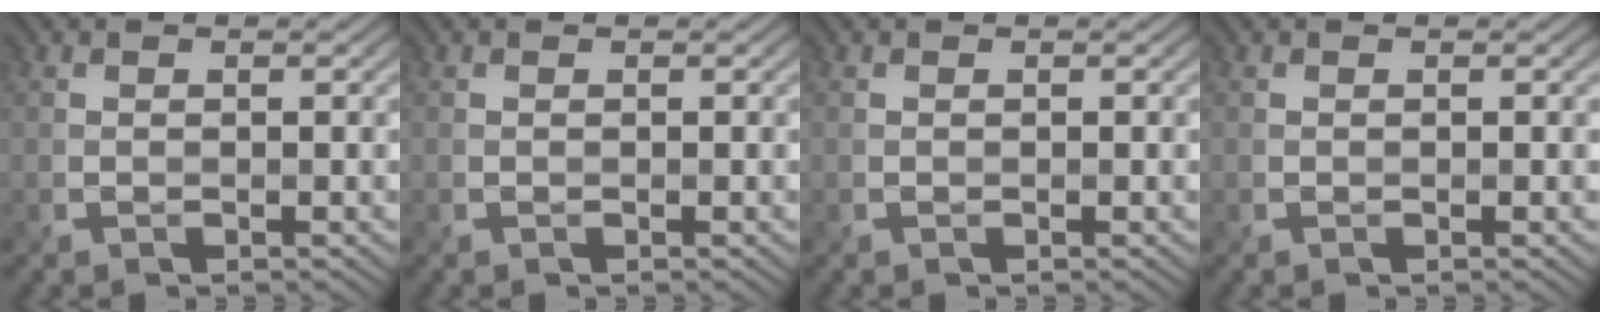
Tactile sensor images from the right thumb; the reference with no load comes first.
{"total": 0.0}
{"total": 0.0}
{"total": 0.0}